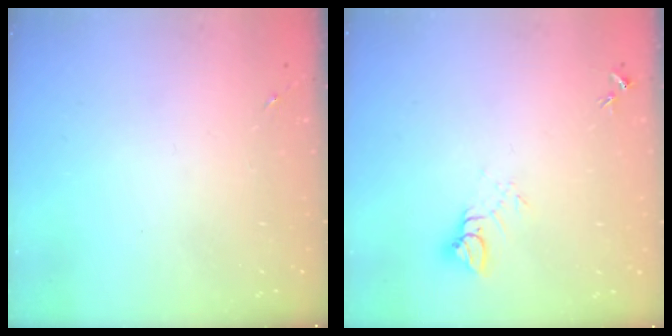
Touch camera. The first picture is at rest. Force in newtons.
{"total": 5.0, "press": 5.0, "slide": 0.4}